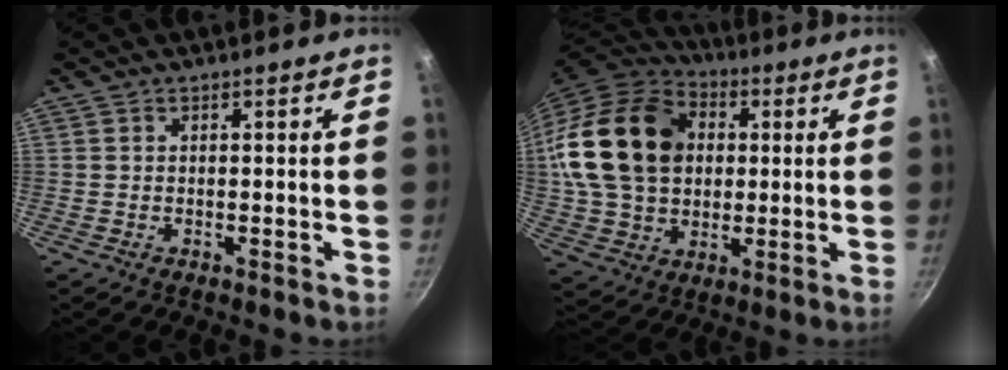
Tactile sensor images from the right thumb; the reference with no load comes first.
{"total": 23.7, "force": [4.3, 17.7, 15.2], "torque": [-0.264, 0.021, 0.080]}